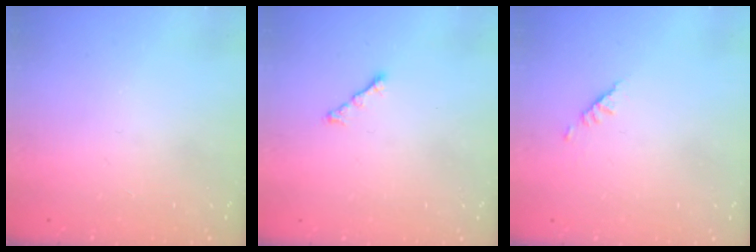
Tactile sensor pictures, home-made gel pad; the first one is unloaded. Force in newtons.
{"total": 2.3, "press": 2.2, "slide": 0.7}
{"total": 1.9, "press": 1.8, "slide": 0.5}